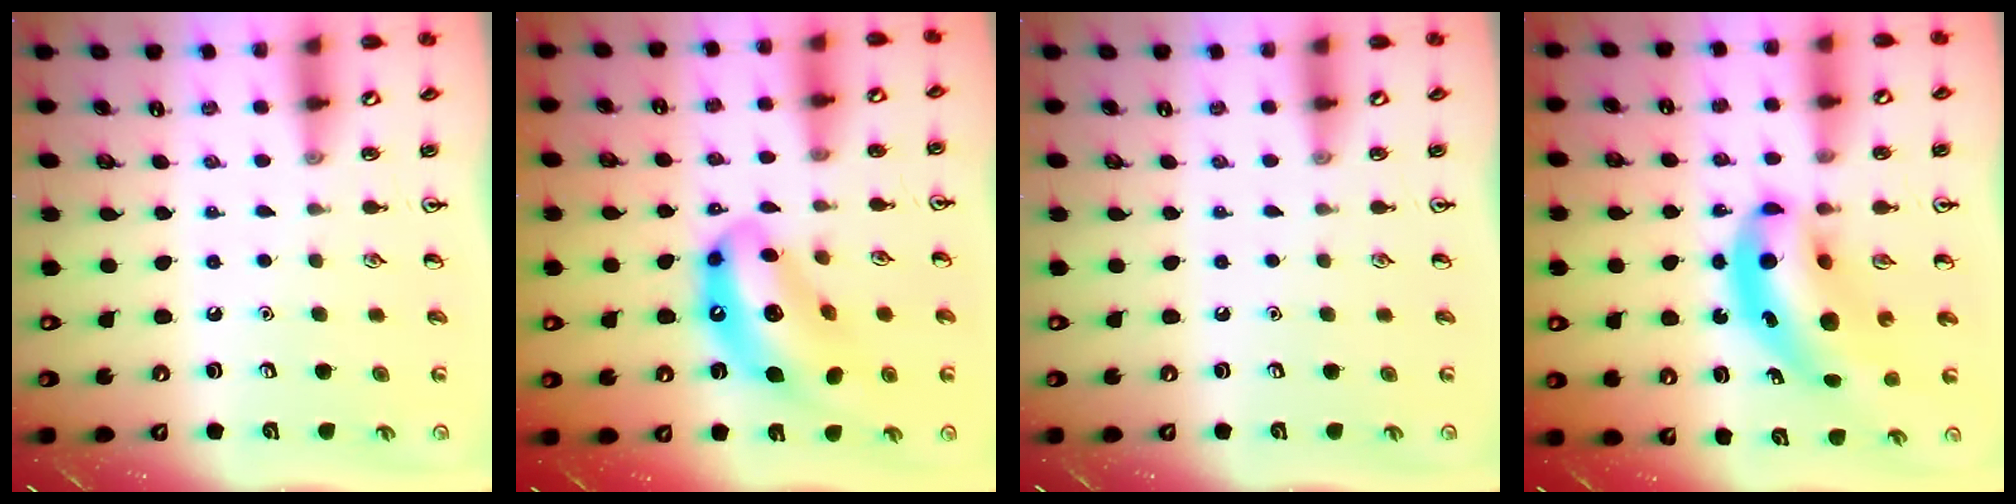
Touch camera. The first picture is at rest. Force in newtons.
{"total": 14.9, "press": 14.1, "slide": 4.7}
{"total": 0.0}
{"total": 12.0, "press": 11.5, "slide": 3.5}